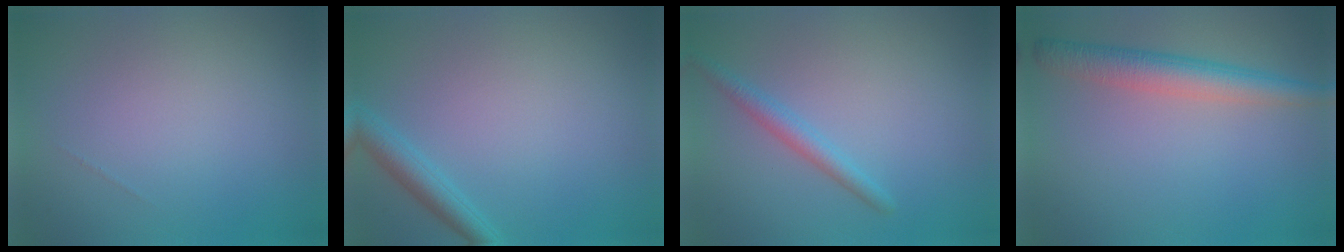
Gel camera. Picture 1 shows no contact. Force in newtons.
{"total": 2.3, "press": 2.3, "slide": 0.2}
{"total": 1.9, "press": 1.9, "slide": 0.2}
{"total": 3.8, "press": 3.8, "slide": 0.3}